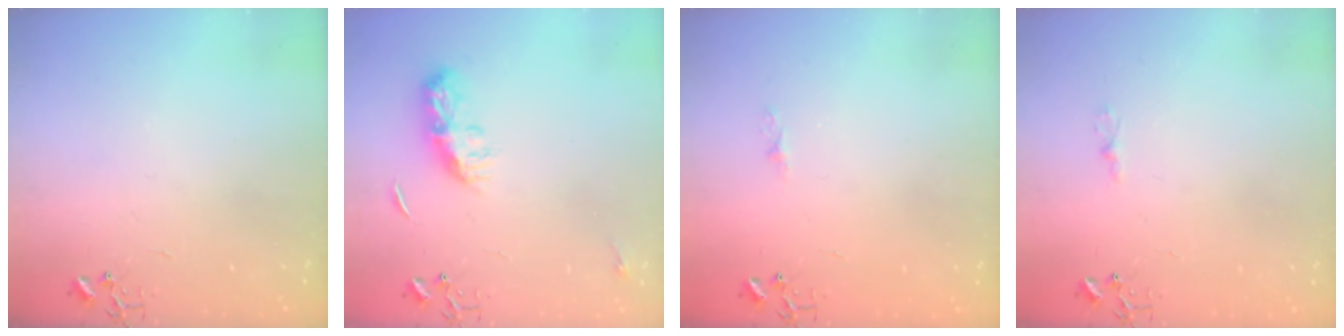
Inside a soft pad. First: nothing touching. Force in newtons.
{"total": 9.4, "press": 9.4, "slide": 0.3}
{"total": 3.6, "press": 3.5, "slide": 0.5}
{"total": 3.1, "press": 3.1, "slide": 0.3}